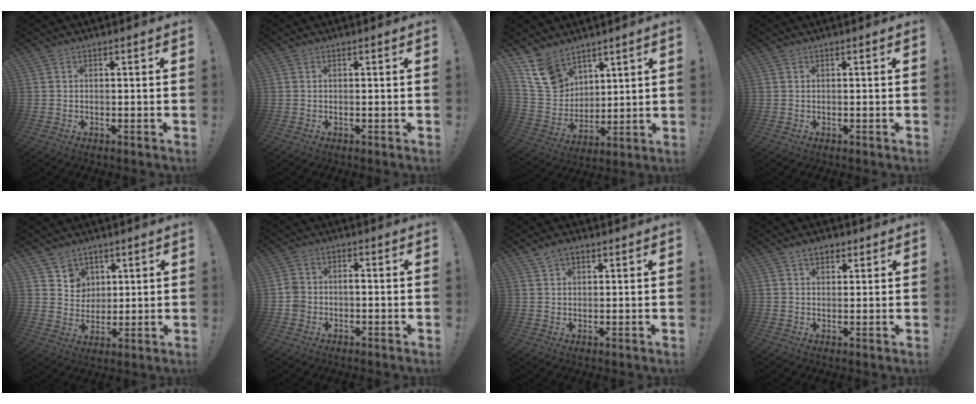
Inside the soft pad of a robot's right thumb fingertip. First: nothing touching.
{"total": 0.0}
{"total": 12.8, "force": [9.3, 8.0, 3.8], "torque": [-0.086, -0.057, 0.188]}
{"total": 0.0}
{"total": 6.7, "force": [4.1, 5.3, 0.2], "torque": [-0.011, -0.037, 0.081]}
{"total": 4.0, "force": [-1.6, 3.2, 1.8], "torque": [-0.027, 0.014, -0.028]}
{"total": 3.8, "force": [2.5, 2.2, 1.9], "torque": [-0.028, -0.009, 0.045]}
{"total": 3.9, "force": [2.3, 2.5, 1.9], "torque": [-0.024, -0.007, 0.040]}